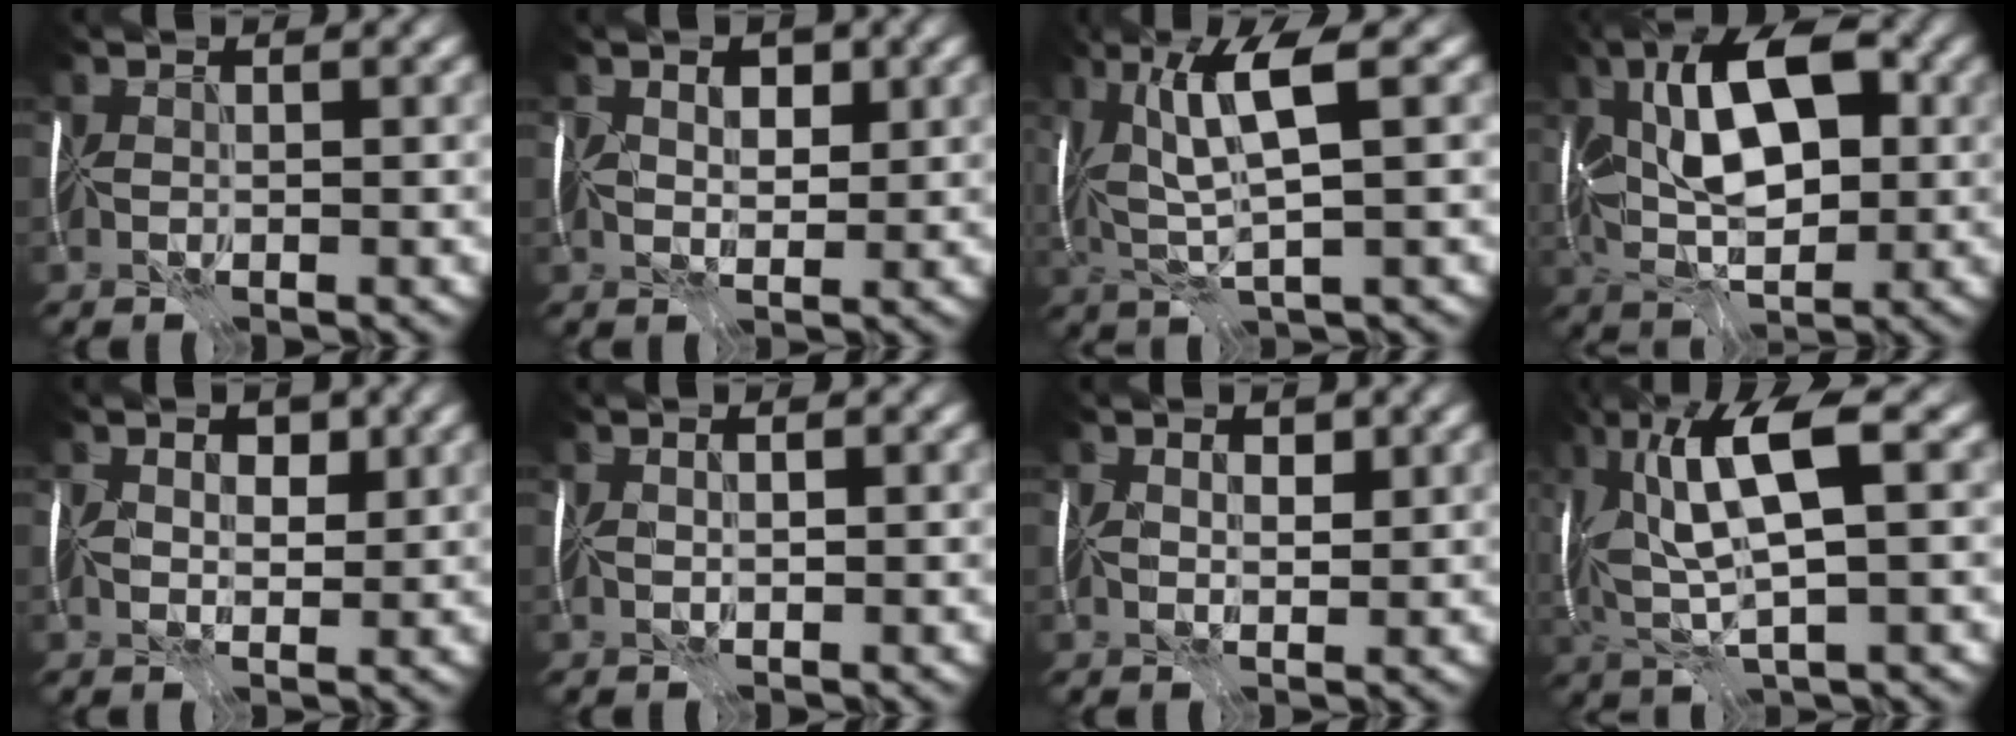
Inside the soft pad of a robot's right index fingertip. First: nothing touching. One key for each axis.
{"total": 1.9, "fx": 0.2, "fy": 1.2, "fz": 1.5, "tx": -0.025, "ty": -0.005, "tz": 0.003}
{"total": 7.0, "fx": 1.3, "fy": 1.2, "fz": 6.7, "tx": -0.137, "ty": 0.010, "tz": 0.027}
{"total": 10.0, "fx": 1.1, "fy": 4.8, "fz": 8.7, "tx": -0.140, "ty": 0.013, "tz": 0.007}
{"total": 1.6, "fx": 0.2, "fy": 1.1, "fz": 1.1, "tx": -0.019, "ty": -0.005, "tz": 0.002}
{"total": 0.5, "fx": -0.4, "fy": -0.4, "fz": 0.1, "tx": -0.001, "ty": -0.004, "tz": -0.001}
{"total": 0.9, "fx": 0.0, "fy": 0.5, "fz": 0.8, "tx": -0.014, "ty": -0.006, "tz": 0.002}
{"total": 8.8, "fx": 1.5, "fy": 2.4, "fz": 8.4, "tx": -0.163, "ty": 0.012, "tz": 0.027}